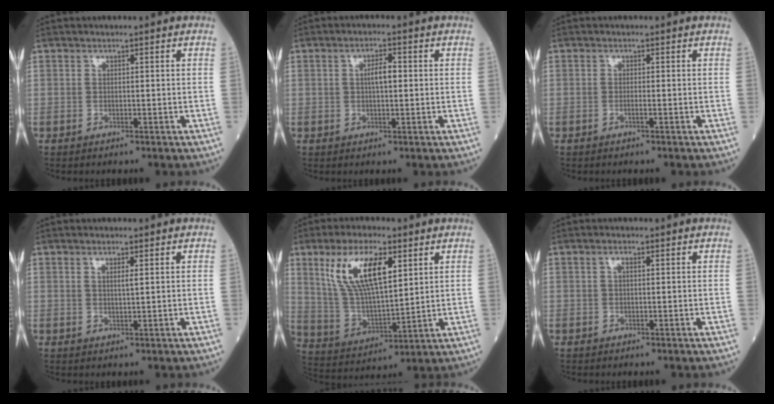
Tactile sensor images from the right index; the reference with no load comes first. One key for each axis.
{"total": 2.9, "fx": 0.3, "fy": 0.8, "fz": 2.8, "tx": -0.049, "ty": 0.005, "tz": 0.004}
{"total": 0.6, "fx": -0.3, "fy": -0.1, "fz": 0.5, "tx": -0.010, "ty": 0.001, "tz": -0.008}
{"total": 1.4, "fx": 0.6, "fy": 0.0, "fz": 1.3, "tx": -0.024, "ty": -0.002, "tz": 0.009}
{"total": 13.4, "fx": 5.8, "fy": 4.2, "fz": 11.3, "tx": -0.235, "ty": 0.011, "tz": 0.118}
{"total": 0.8, "fx": 0.2, "fy": 0.2, "fz": 0.8, "tx": -0.013, "ty": 0.003, "tz": 0.002}